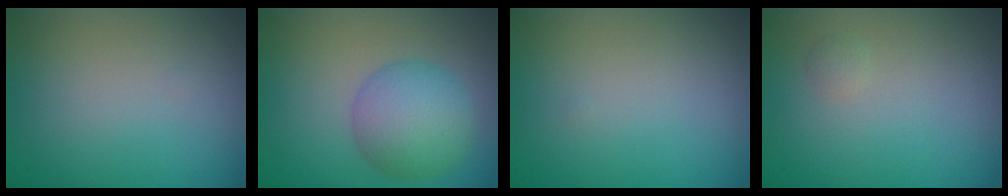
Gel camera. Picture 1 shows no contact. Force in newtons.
{"total": 5.2, "press": 5.2, "slide": 0.2}
{"total": 0.0}
{"total": 0.6, "press": 0.6, "slide": 0.1}